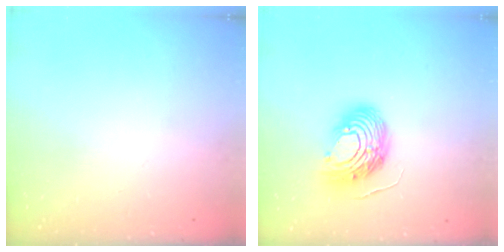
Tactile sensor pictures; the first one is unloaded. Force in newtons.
{"total": 13.3, "press": 13.1, "slide": 2.3}